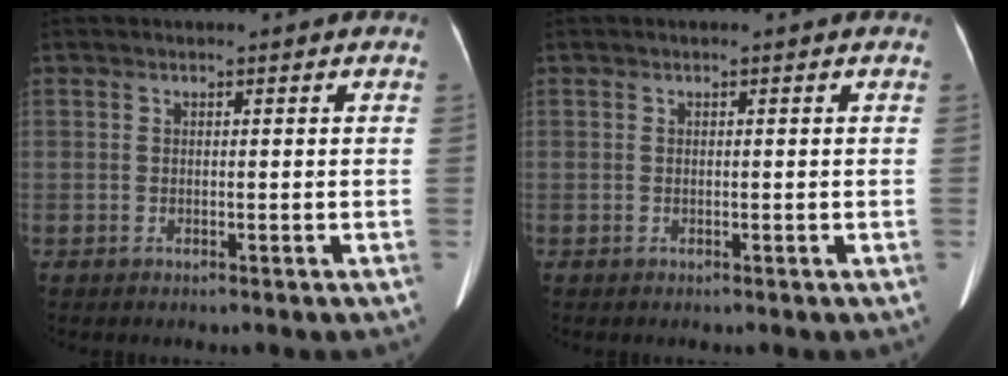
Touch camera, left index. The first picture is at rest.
{"total": 0.0}